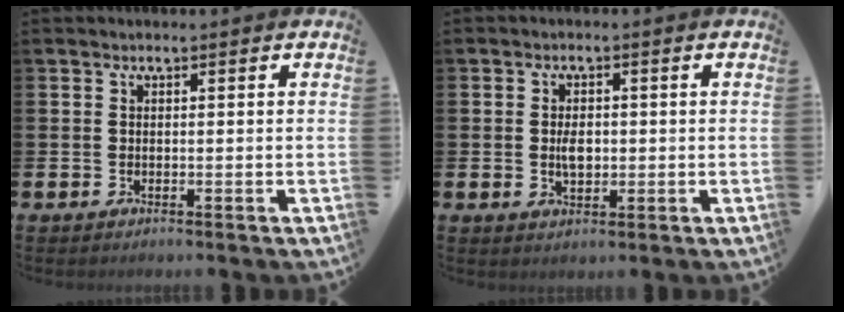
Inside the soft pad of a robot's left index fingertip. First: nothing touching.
{"total": 2.8, "force": [0.0, 1.7, 2.3], "torque": [-0.028, -0.001, -0.005]}